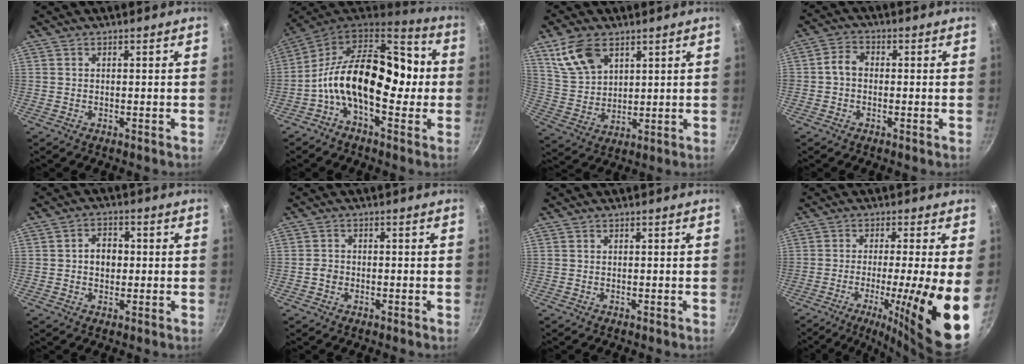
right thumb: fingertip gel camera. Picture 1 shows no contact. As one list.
[{"total": 20.6, "force": [-1.3, 12.1, 16.6], "torque": [-0.242, 0.042, -0.049]}, {"total": 10.6, "force": [5.8, 6.3, 6.3], "torque": [-0.107, -0.020, 0.127]}, {"total": 3.6, "force": [-0.4, 2.8, 2.2], "torque": [-0.036, 0.016, -0.018]}, {"total": 5.0, "force": [0.2, 3.9, 3.1], "torque": [-0.024, 0.010, -0.002]}, {"total": 2.1, "force": [-0.8, 1.7, 0.9], "torque": [-0.011, 0.014, -0.012]}, {"total": 0.0}, {"total": 16.7, "force": [-3.3, 1.7, 16.3], "torque": [-0.238, -0.010, -0.047]}]